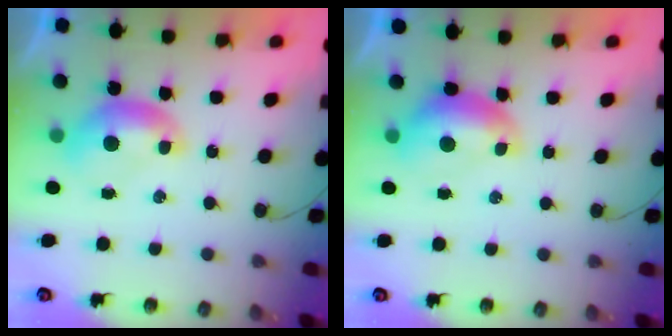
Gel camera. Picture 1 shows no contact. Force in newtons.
{"total": 0.7, "press": 0.6, "slide": 0.3}